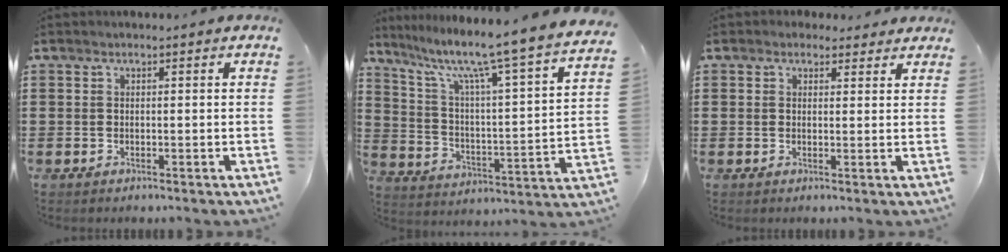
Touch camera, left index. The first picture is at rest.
{"total": 9.3, "force": [7.5, -0.5, 5.6], "torque": [-0.130, -0.067, 0.109]}
{"total": 1.9, "force": [1.6, 1.0, 0.2], "torque": [-0.002, 0.002, 0.028]}